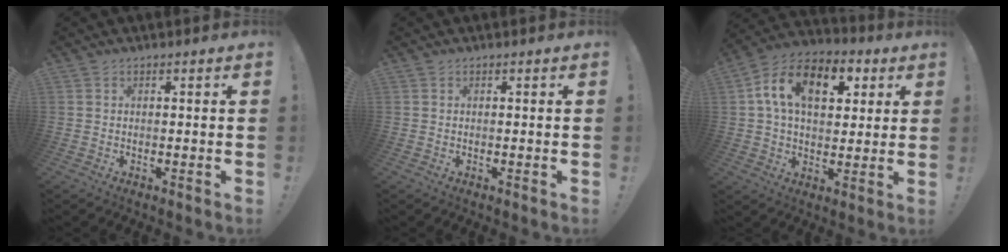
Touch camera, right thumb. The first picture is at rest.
{"total": 0.0}
{"total": 16.2, "force": [5.4, 10.2, 11.4], "torque": [-0.180, -0.003, 0.096]}